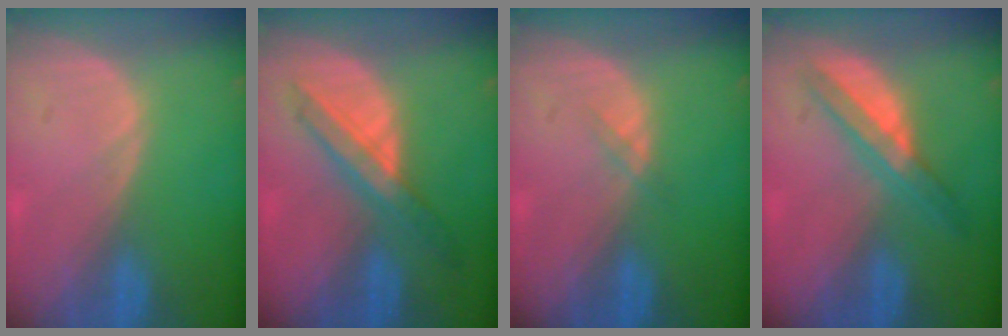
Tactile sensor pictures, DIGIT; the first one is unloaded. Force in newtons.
{"total": 6.1, "press": 6.0, "slide": 1.0}
{"total": 1.0, "press": 1.0, "slide": 0.2}
{"total": 5.7, "press": 5.3, "slide": 2.1}